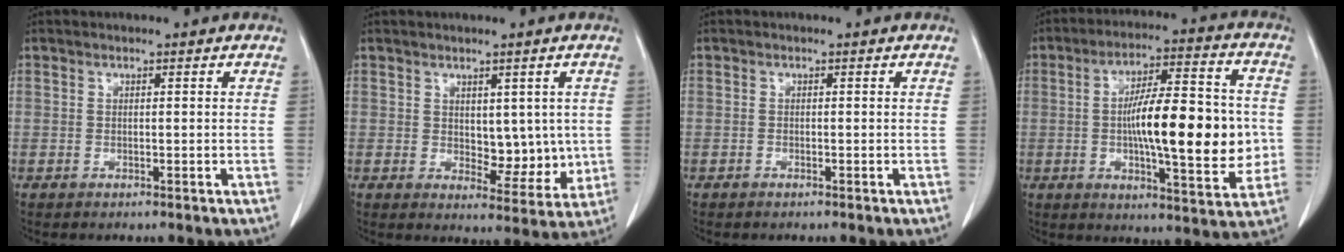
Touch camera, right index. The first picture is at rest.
{"total": 6.6, "force": [0.7, 3.8, 5.3], "torque": [-0.058, -0.007, 0.023]}
{"total": 0.0}
{"total": 17.7, "force": [-1.1, 4.1, 17.2], "torque": [-0.271, 0.012, -0.016]}